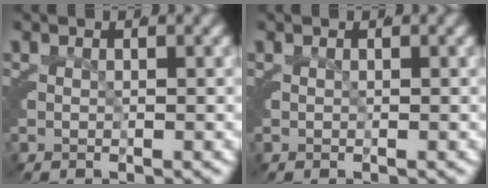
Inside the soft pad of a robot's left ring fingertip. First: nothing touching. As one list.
[{"total": 0.0}]